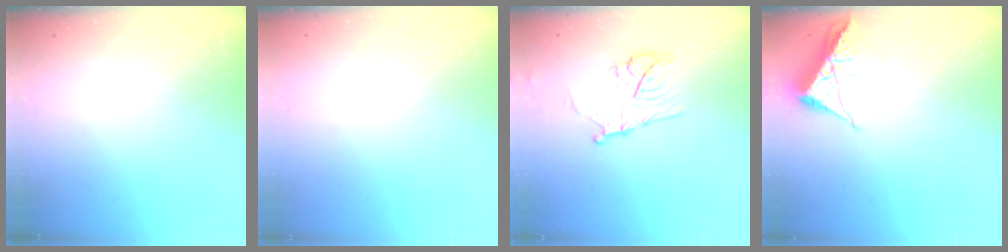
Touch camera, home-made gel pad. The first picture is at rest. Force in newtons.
{"total": 1.5, "press": 1.5, "slide": 0.1}
{"total": 11.8, "press": 11.8, "slide": 0.5}
{"total": 6.3, "press": 6.2, "slide": 0.9}